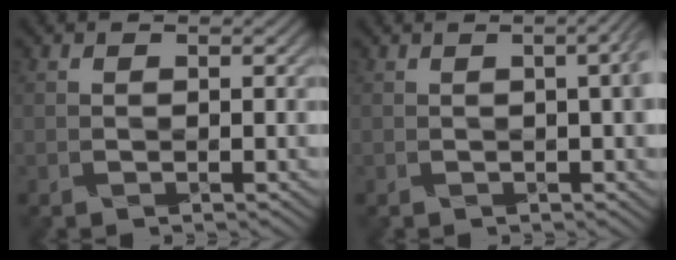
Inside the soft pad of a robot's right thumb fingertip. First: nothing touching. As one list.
[{"total": 4.3, "force": [0.2, 1.0, 4.2], "torque": [-0.046, 0.013, 0.005]}]